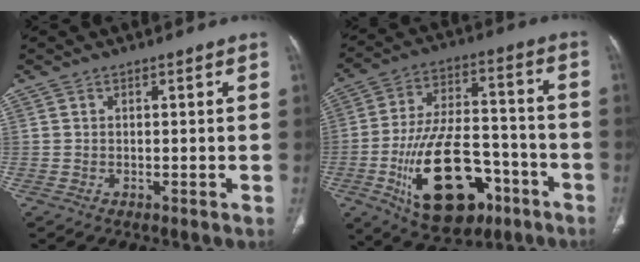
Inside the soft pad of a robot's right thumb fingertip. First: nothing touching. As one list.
[{"total": 22.2, "force": [-9.1, 11.9, 16.4], "torque": [-0.261, 0.049, -0.131]}]